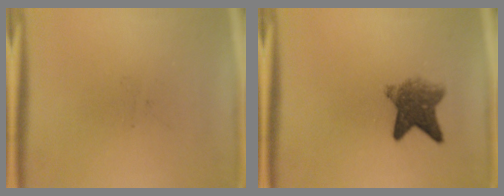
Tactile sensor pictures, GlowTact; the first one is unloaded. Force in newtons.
{"total": 6.1}